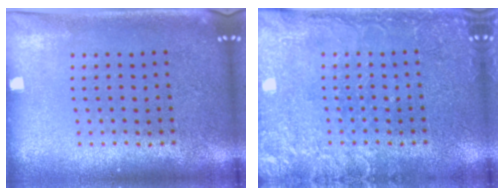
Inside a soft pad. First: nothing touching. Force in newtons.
{"total": 3.5, "press": 3.5, "slide": 0.5}